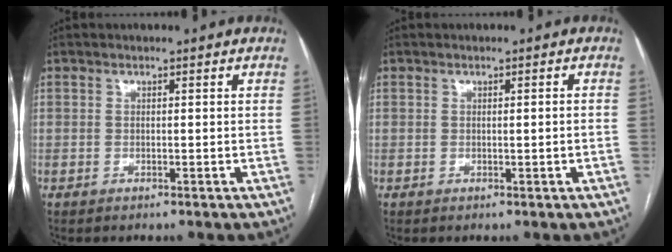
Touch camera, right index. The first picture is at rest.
{"total": 1.2, "force": [-0.2, -0.1, 1.2], "torque": [-0.020, 0.000, 0.001]}